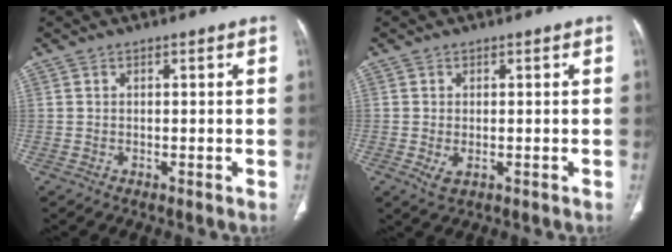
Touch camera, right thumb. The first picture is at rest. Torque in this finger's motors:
{"motor_torque": [-0.08, -0.10, 0.33, 0.23, 0.09]}